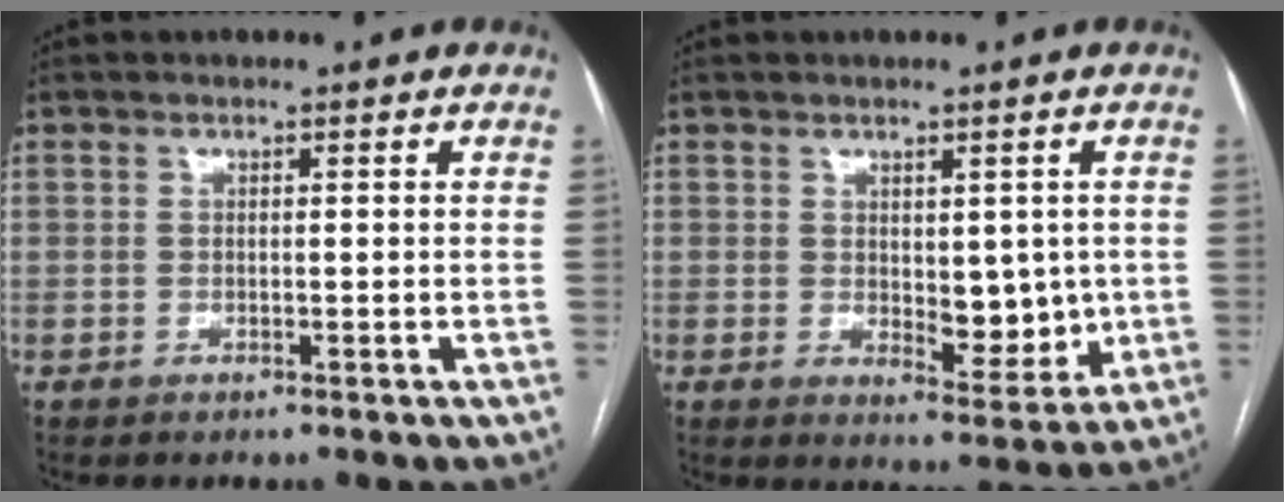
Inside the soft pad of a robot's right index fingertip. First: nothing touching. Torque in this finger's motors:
{"motor_torque": [0.22, 0.17, 0.17, 0.06]}